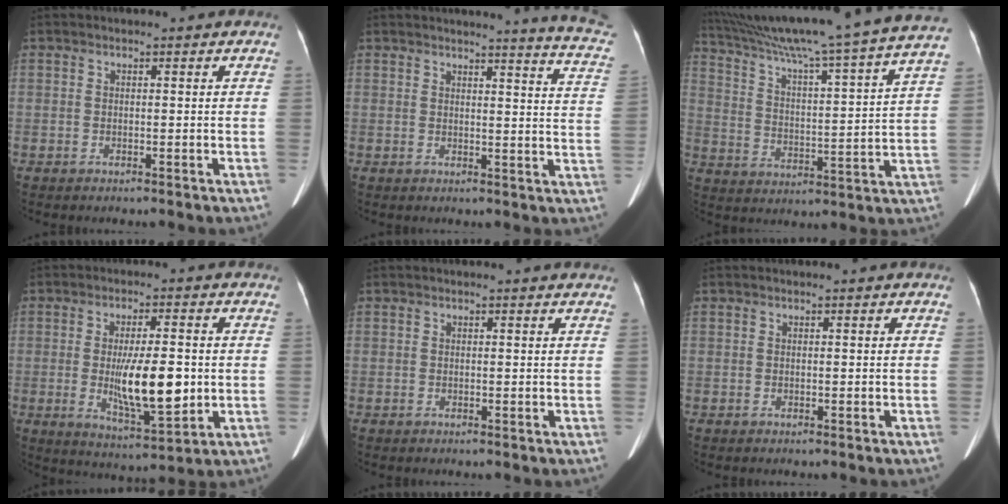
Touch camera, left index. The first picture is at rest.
{"total": 12.8, "force": [12.2, -0.4, 4.0], "torque": [-0.033, -0.086, 0.105]}
{"total": 28.3, "force": [24.5, -2.0, 14.1], "torque": [-0.235, -0.041, 0.342]}
{"total": 10.7, "force": [-0.8, 2.8, 10.3], "torque": [-0.179, -0.016, -0.005]}
{"total": 1.4, "force": [1.4, 0.0, 0.2], "torque": [-0.014, 0.000, 0.008]}
{"total": 0.0}